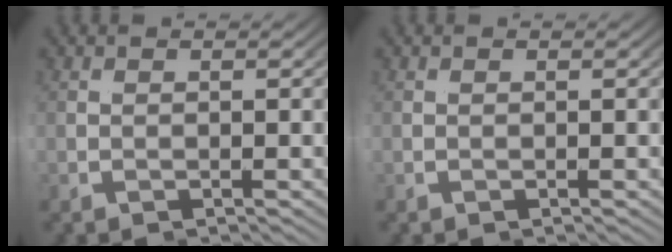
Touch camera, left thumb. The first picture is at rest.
{"total": 0.0}